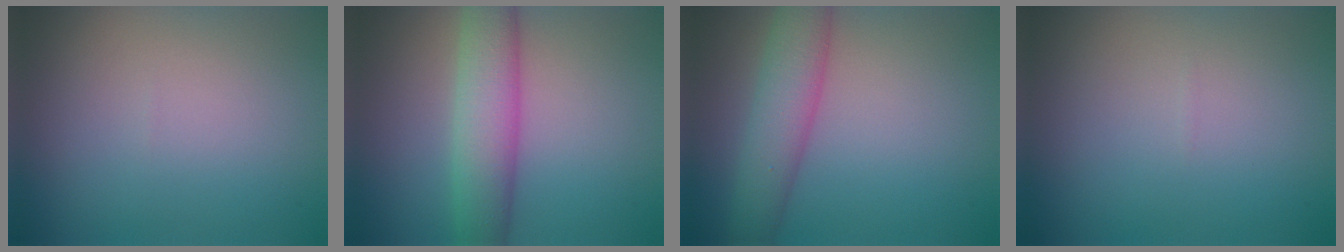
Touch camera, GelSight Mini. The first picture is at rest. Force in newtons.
{"total": 5.9, "press": 5.9, "slide": 0.1}
{"total": 5.4, "press": 5.4, "slide": 0.2}
{"total": 0.0}